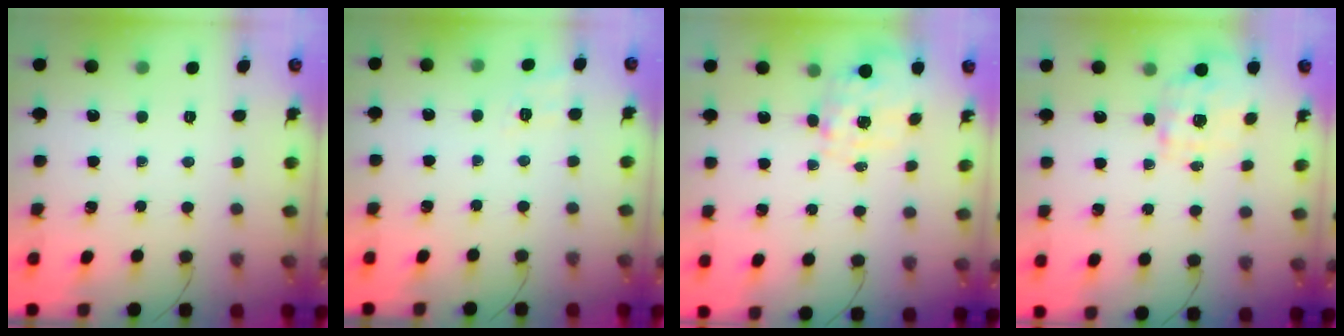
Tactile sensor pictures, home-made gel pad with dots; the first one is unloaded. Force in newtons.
{"total": 3.3, "press": 2.6, "slide": 2.2}
{"total": 8.1, "press": 8.1, "slide": 0.7}
{"total": 1.9, "press": 1.8, "slide": 0.6}